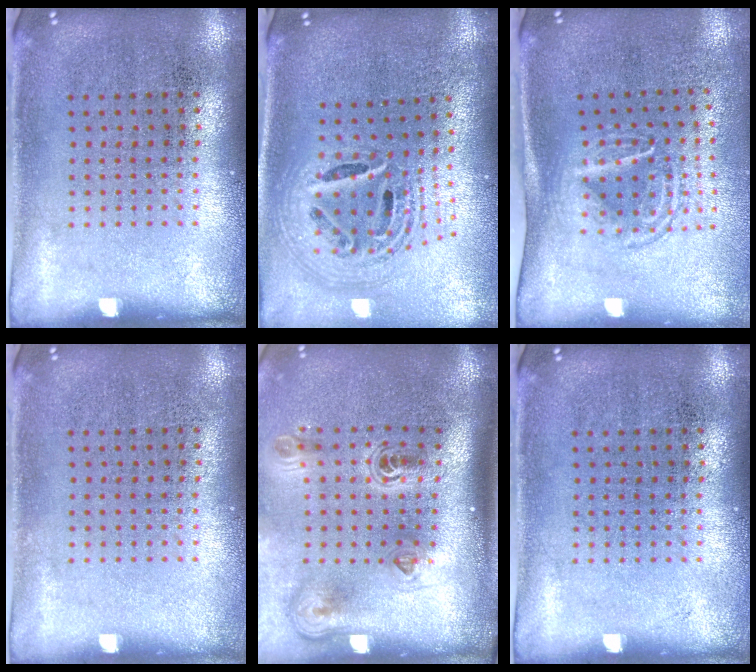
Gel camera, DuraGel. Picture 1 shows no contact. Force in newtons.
{"total": 2.4, "press": 1.8, "slide": 1.7}
{"total": 1.6, "press": 1.2, "slide": 1.1}
{"total": 0.0}
{"total": 2.3, "press": 1.5, "slide": 1.7}
{"total": 0.0}